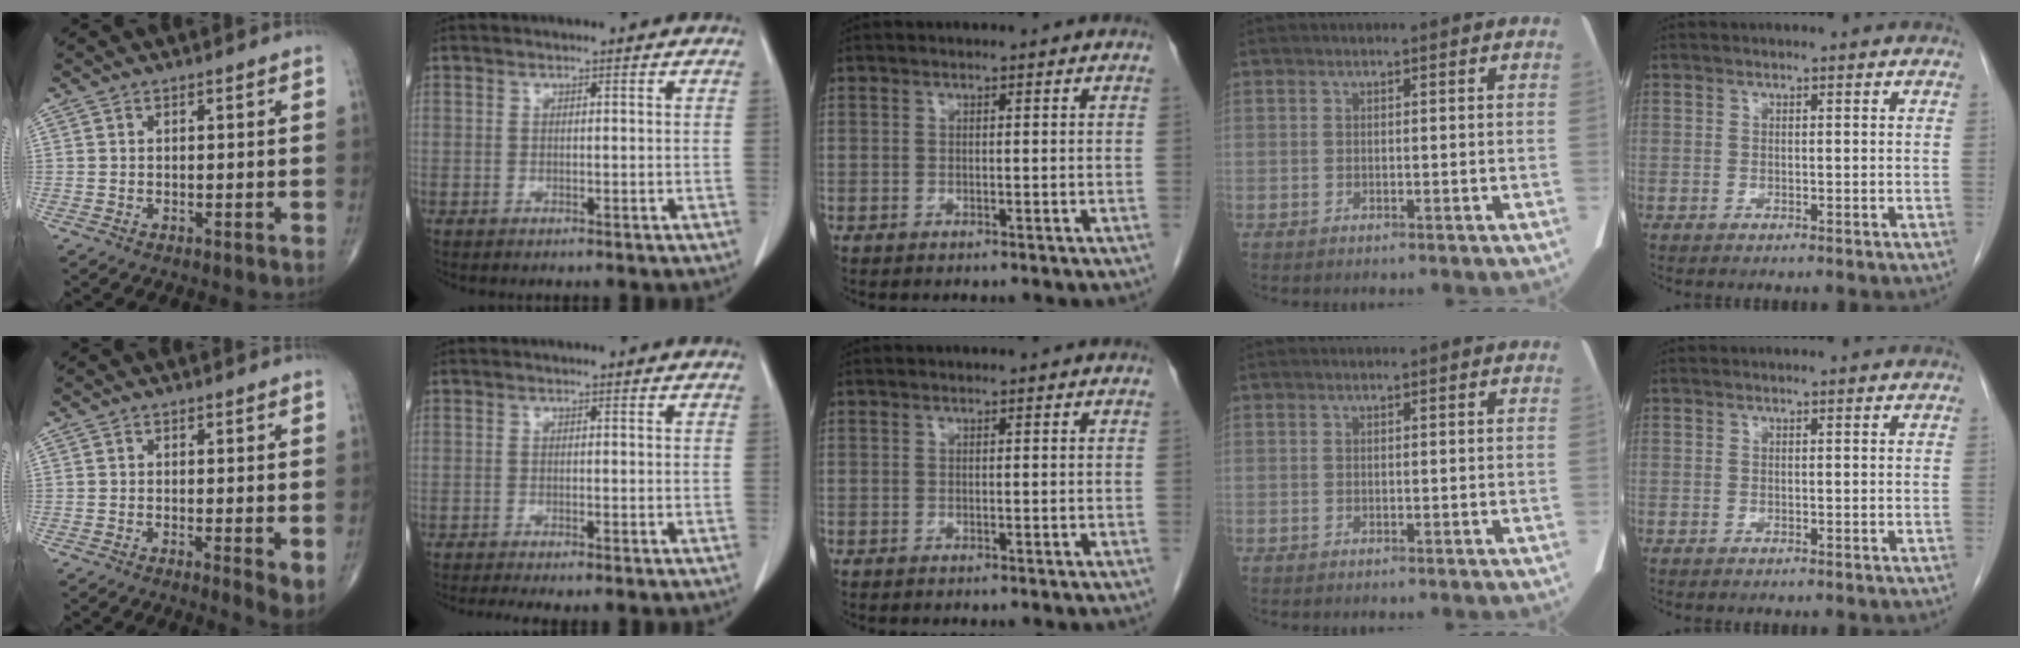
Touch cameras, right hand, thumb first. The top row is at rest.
{"thumb": {"total": 3.7, "force": [-0.3, 1.0, 3.5], "torque": [-0.054, -0.014, -0.011]}, "index": {"total": 3.2, "force": [-2.5, 0.2, 2.0], "torque": [-0.032, -0.007, -0.040]}}